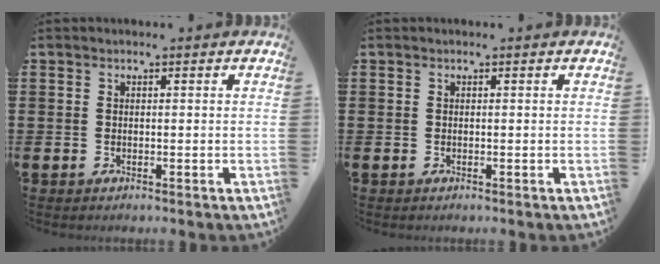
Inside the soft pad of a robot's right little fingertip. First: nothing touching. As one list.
[{"total": 0.0}]